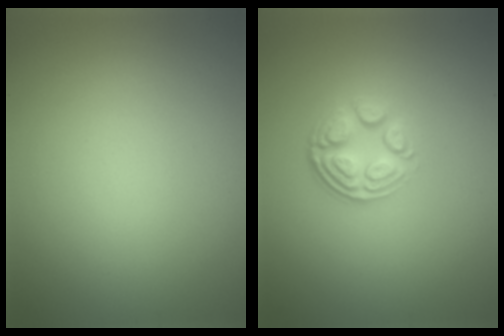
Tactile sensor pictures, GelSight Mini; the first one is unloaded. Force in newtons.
{"total": 4.0, "press": 2.8, "slide": 2.9}